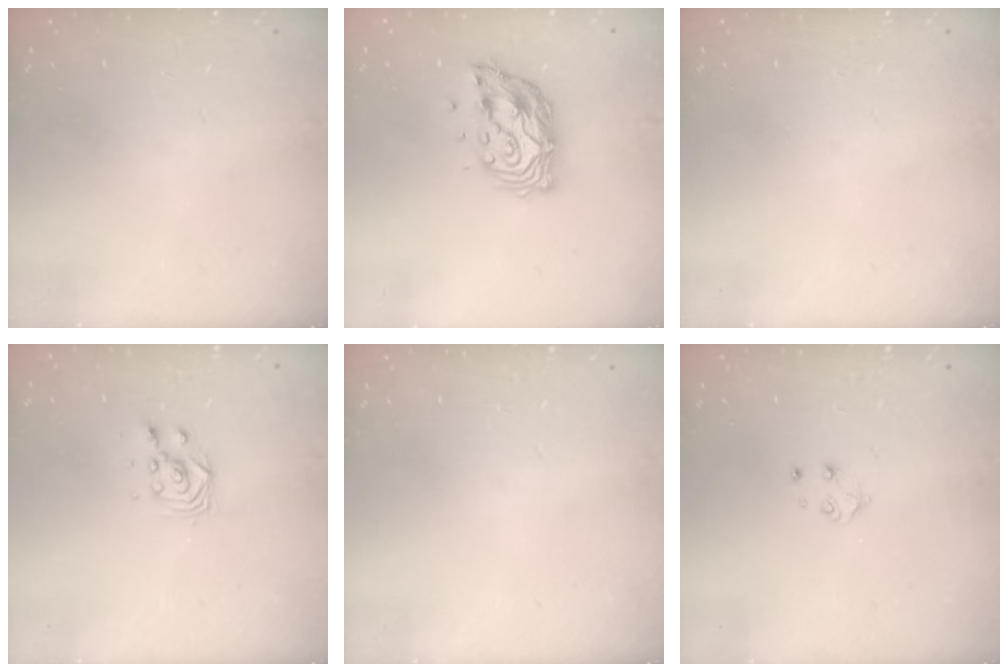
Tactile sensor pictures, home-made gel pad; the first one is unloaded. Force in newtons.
{"total": 12.1, "press": 12.0, "slide": 0.9}
{"total": 0.0}
{"total": 3.0, "press": 3.0, "slide": 0.0}
{"total": 0.0}
{"total": 4.5, "press": 4.5, "slide": 0.6}